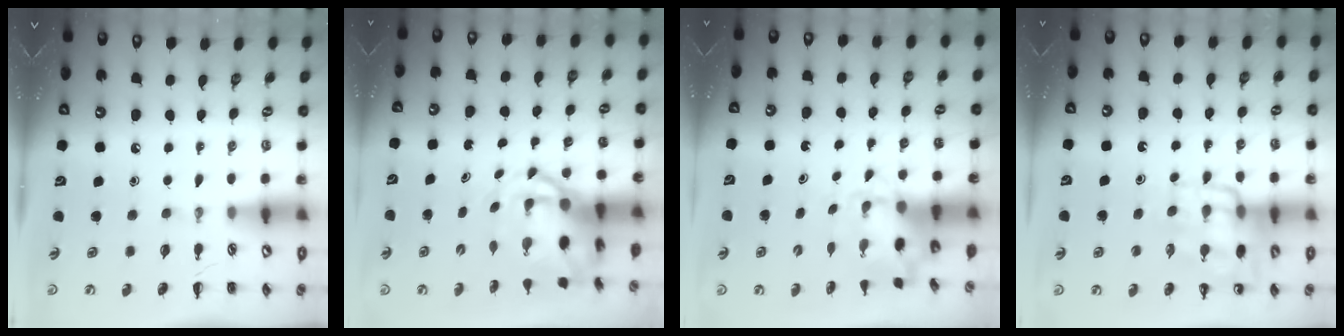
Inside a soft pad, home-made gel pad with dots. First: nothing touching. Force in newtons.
{"total": 6.5, "press": 6.2, "slide": 1.9}
{"total": 3.4, "press": 3.4, "slide": 0.5}
{"total": 13.1, "press": 12.7, "slide": 2.9}